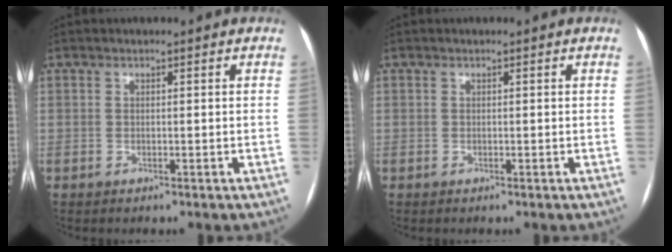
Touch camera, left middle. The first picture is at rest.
{"total": 0.0}